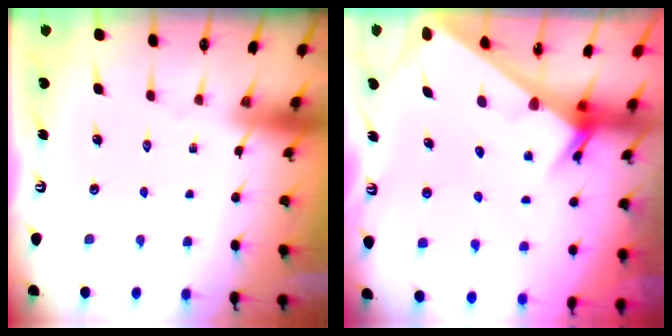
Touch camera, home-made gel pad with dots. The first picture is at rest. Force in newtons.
{"total": 2.5, "press": 2.5, "slide": 0.1}